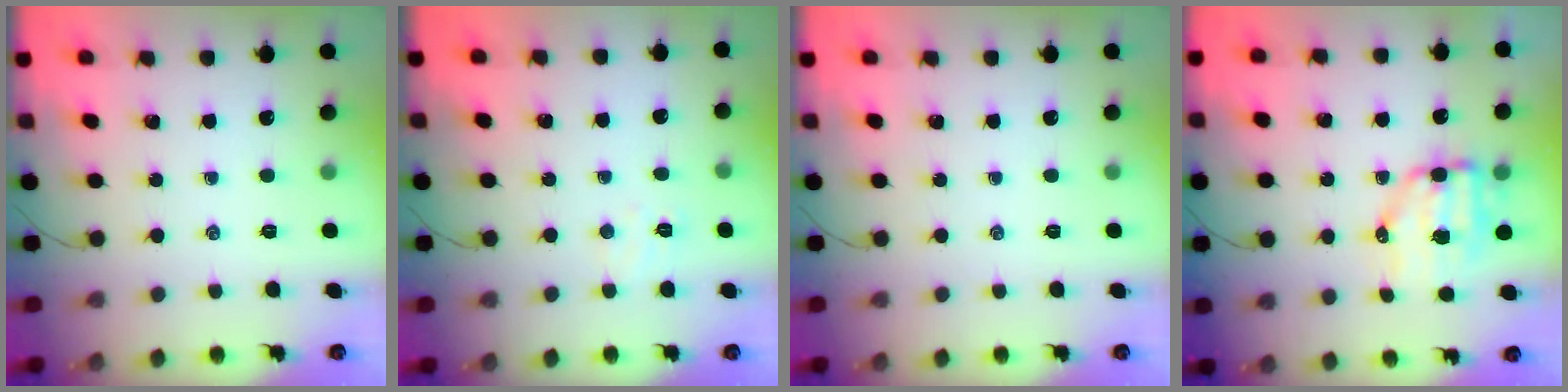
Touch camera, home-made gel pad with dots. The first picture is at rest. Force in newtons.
{"total": 4.7, "press": 4.6, "slide": 1.0}
{"total": 0.0}
{"total": 8.0, "press": 7.8, "slide": 1.8}